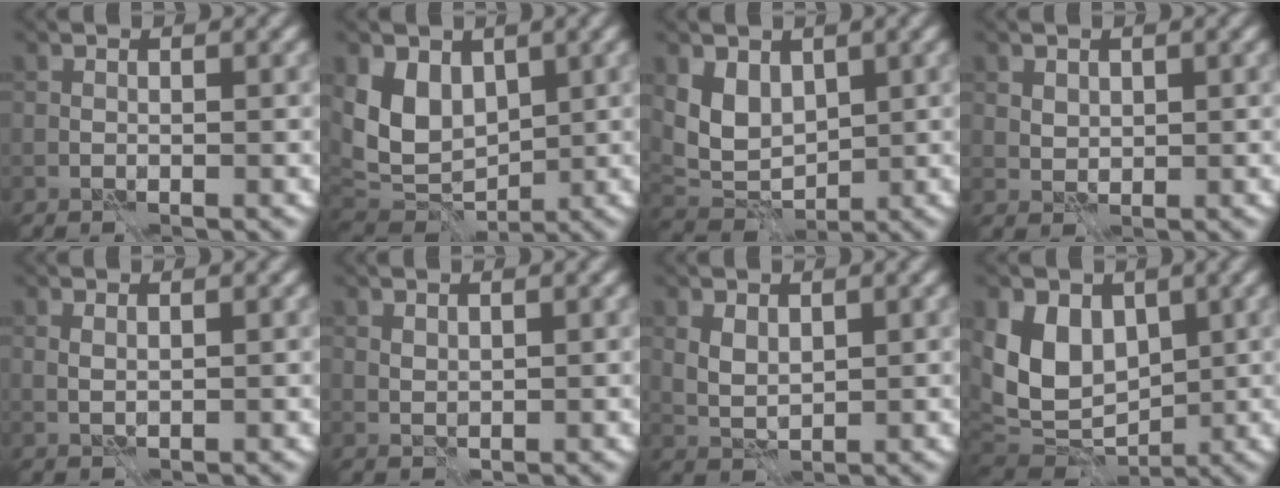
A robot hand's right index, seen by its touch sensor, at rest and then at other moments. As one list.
[{"total": 6.5, "force": [1.8, 4.8, 4.1], "torque": [-0.080, -0.013, 0.030]}, {"total": 4.3, "force": [1.7, 3.1, 2.5], "torque": [-0.051, -0.012, 0.032]}, {"total": 1.4, "force": [0.7, 1.1, 0.6], "torque": [-0.013, -0.002, 0.016]}, {"total": 0.9, "force": [0.5, 0.2, 0.7], "torque": [-0.018, 0.000, 0.009]}, {"total": 0.9, "force": [0.7, 0.4, 0.5], "torque": [-0.014, -0.001, 0.015]}, {"total": 2.4, "force": [0.9, 1.5, 1.6], "torque": [-0.039, -0.004, 0.022]}, {"total": 8.0, "force": [1.6, 5.9, 5.2], "torque": [-0.101, -0.013, 0.026]}]